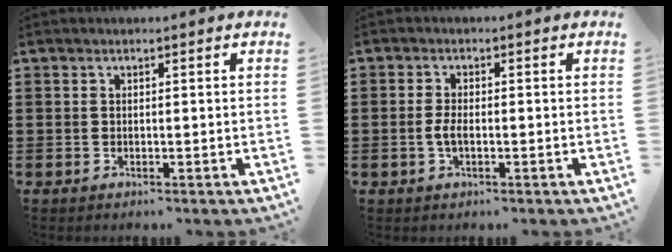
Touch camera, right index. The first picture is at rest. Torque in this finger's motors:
{"motor_torque": [0.80, -0.38, 0.43, 0.12]}